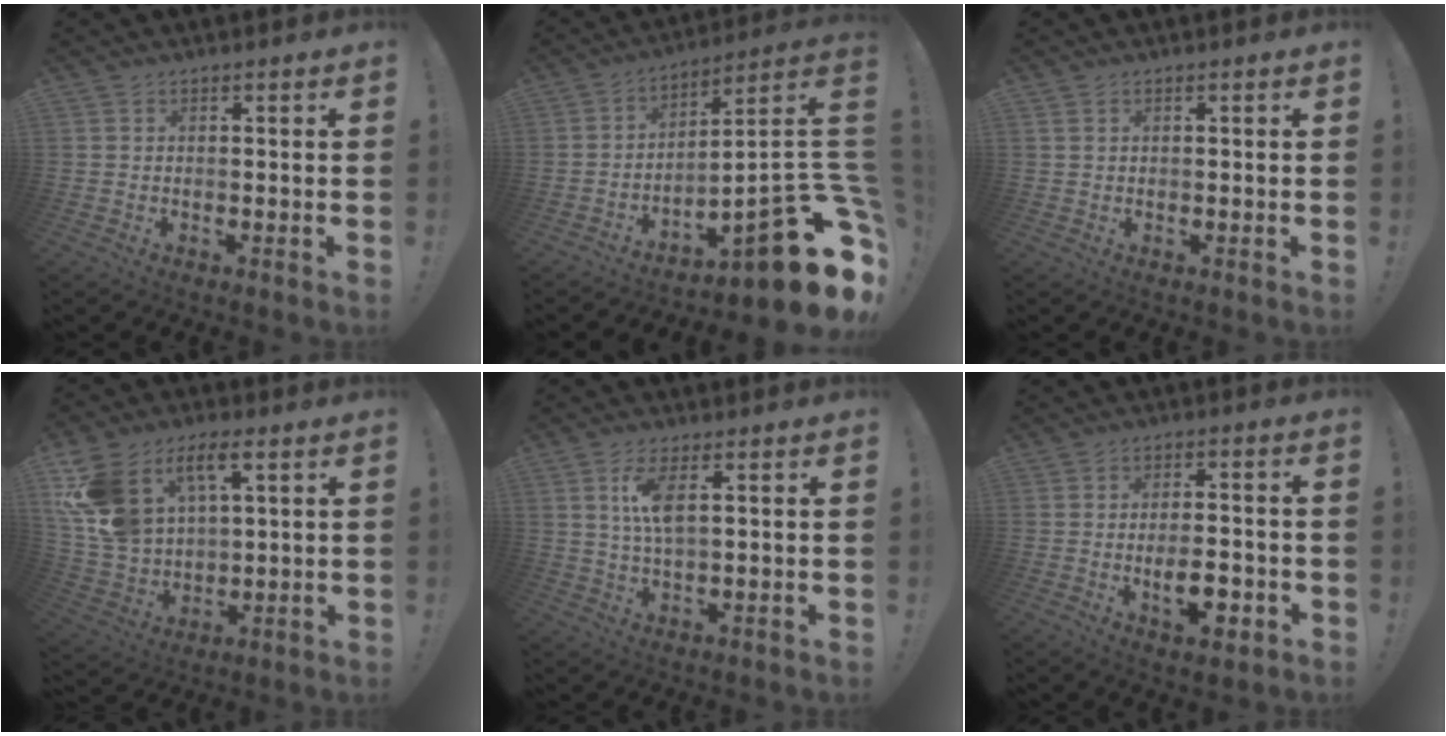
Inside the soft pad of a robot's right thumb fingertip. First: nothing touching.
{"total": 18.7, "force": [-9.4, 4.0, 15.7], "torque": [-0.180, 0.023, -0.152]}
{"total": 0.8, "force": [0.5, 0.5, 0.4], "torque": [-0.012, 0.003, 0.010]}
{"total": 15.0, "force": [7.1, 9.5, 9.3], "torque": [-0.195, -0.032, 0.132]}
{"total": 7.5, "force": [2.4, 2.3, 6.8], "torque": [-0.124, -0.011, 0.038]}
{"total": 8.9, "force": [-2.9, 3.8, 7.4], "torque": [-0.109, 0.006, -0.048]}